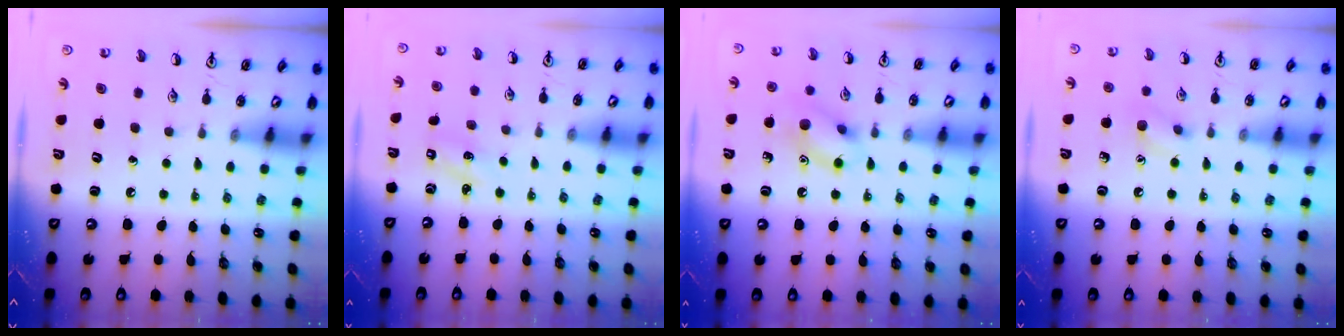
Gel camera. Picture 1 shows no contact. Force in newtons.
{"total": 1.3, "press": 1.2, "slide": 0.4}
{"total": 10.5, "press": 10.5, "slide": 0.7}
{"total": 6.4, "press": 6.3, "slide": 1.4}